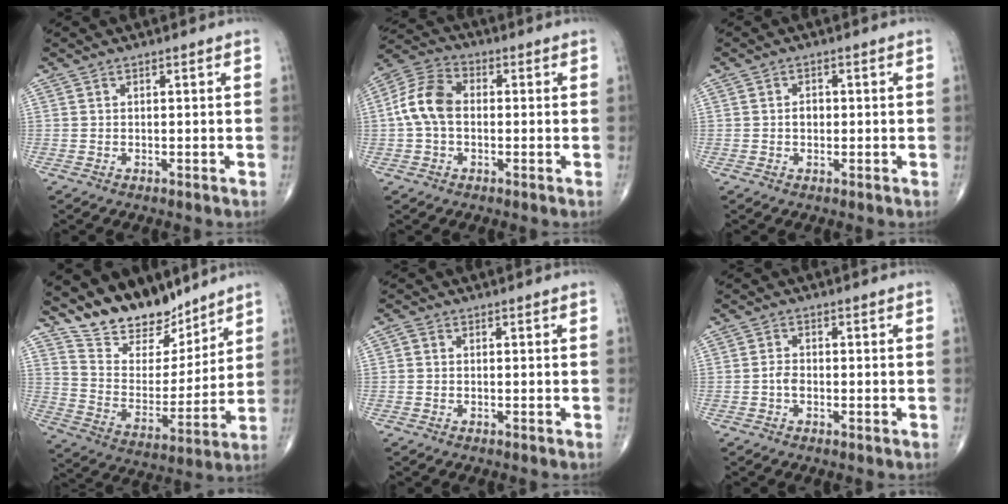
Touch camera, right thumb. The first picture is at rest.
{"total": 9.3, "force": [-0.2, 6.2, 6.9], "torque": [-0.137, 0.029, -0.015]}
{"total": 1.8, "force": [-0.1, 1.4, 1.1], "torque": [-0.011, 0.003, -0.004]}
{"total": 15.4, "force": [12.8, 6.7, 5.3], "torque": [-0.045, -0.088, 0.231]}
{"total": 0.9, "force": [0.0, 0.7, 0.4], "torque": [-0.006, 0.001, -0.004]}
{"total": 1.8, "force": [-0.6, 1.0, 1.4], "torque": [-0.025, 0.005, -0.015]}